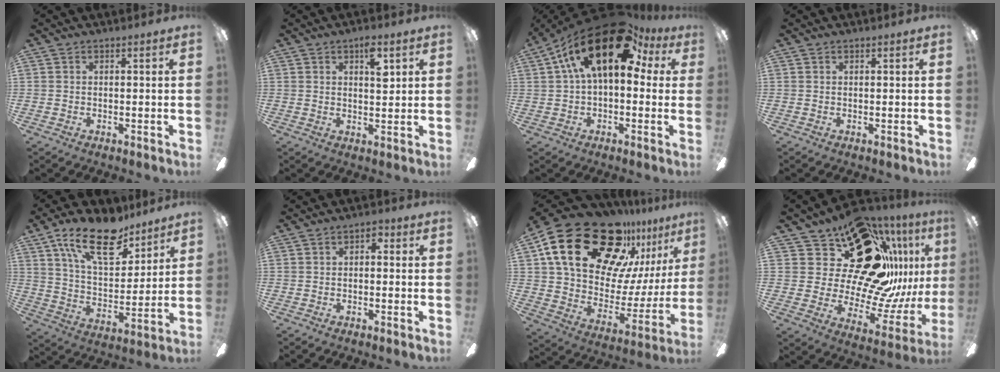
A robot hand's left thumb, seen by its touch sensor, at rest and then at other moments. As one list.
[{"total": 6.3, "force": [2.9, 2.7, 4.9], "torque": [-0.062, -0.008, 0.041]}, {"total": 21.4, "force": [9.6, 10.4, 16.0], "torque": [-0.284, -0.035, 0.157]}, {"total": 0.0}, {"total": 19.6, "force": [13.1, 8.8, 11.6], "torque": [-0.189, -0.066, 0.228]}, {"total": 2.1, "force": [-0.8, 1.5, 1.2], "torque": [-0.012, 0.009, -0.018]}, {"total": 29.5, "force": [18.8, 15.8, 16.3], "torque": [-0.271, -0.119, 0.352]}, {"total": 25.8, "force": [13.6, 13.7, 17.1], "torque": [-0.272, -0.105, 0.261]}]